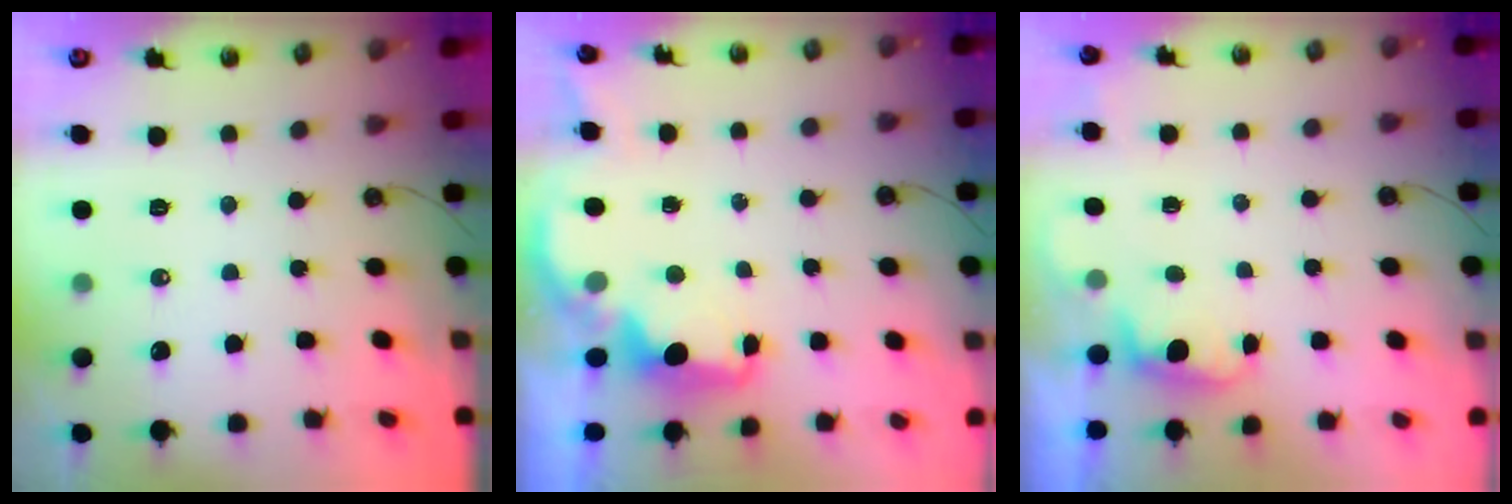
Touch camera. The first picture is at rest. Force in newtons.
{"total": 2.2, "press": 2.1, "slide": 0.8}
{"total": 0.8, "press": 0.4, "slide": 0.7}